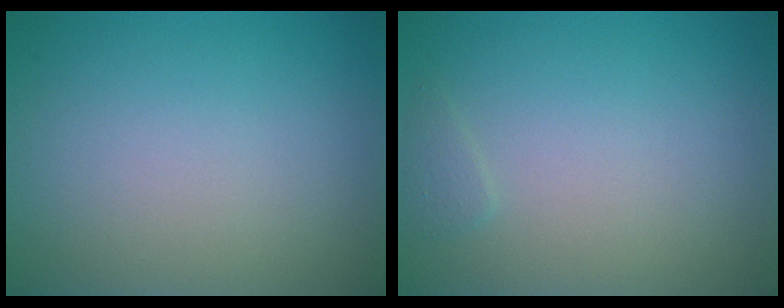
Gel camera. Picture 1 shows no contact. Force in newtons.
{"total": 0.7, "press": 0.7, "slide": 0.1}